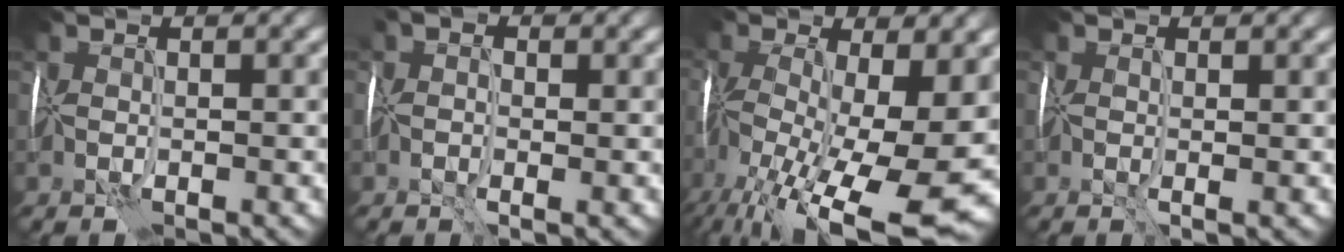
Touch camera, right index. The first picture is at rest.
{"total": 1.0, "force": [-0.1, 0.7, 0.7], "torque": [-0.020, 0.003, -0.007]}
{"total": 15.6, "force": [-4.4, 6.3, 13.5], "torque": [-0.261, -0.015, -0.066]}
{"total": 0.7, "force": [0.2, 0.1, 0.7], "torque": [-0.019, -0.001, 0.002]}